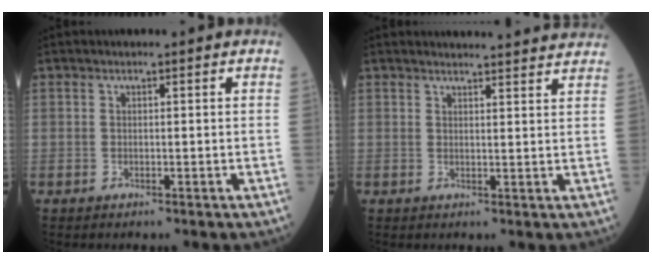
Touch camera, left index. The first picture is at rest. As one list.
[{"total": 12.4, "force": [12.1, 1.1, 2.5], "torque": [-0.010, -0.006, 0.121]}]